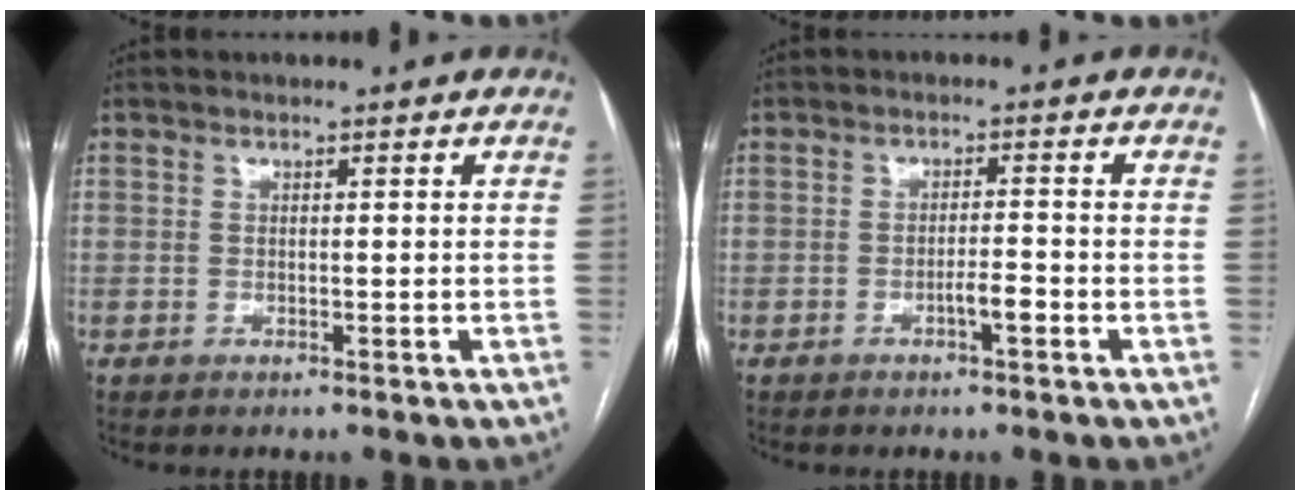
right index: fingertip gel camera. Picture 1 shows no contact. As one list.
[{"total": 2.5, "force": [-1.3, 0.2, 2.1], "torque": [-0.033, 0.001, -0.023]}]